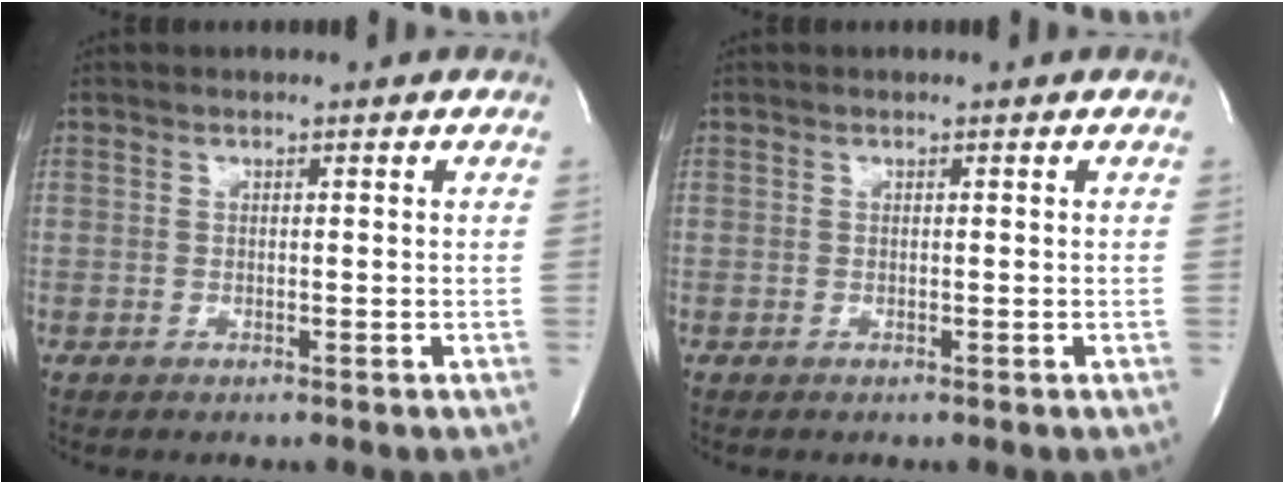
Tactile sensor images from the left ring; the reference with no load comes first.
{"total": 0.0}